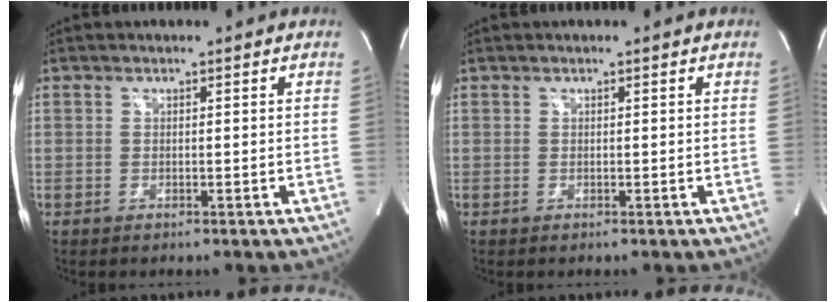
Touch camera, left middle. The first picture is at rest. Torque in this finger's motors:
{"motor_torque": [0.30, -0.27, 0.08, 0.02]}